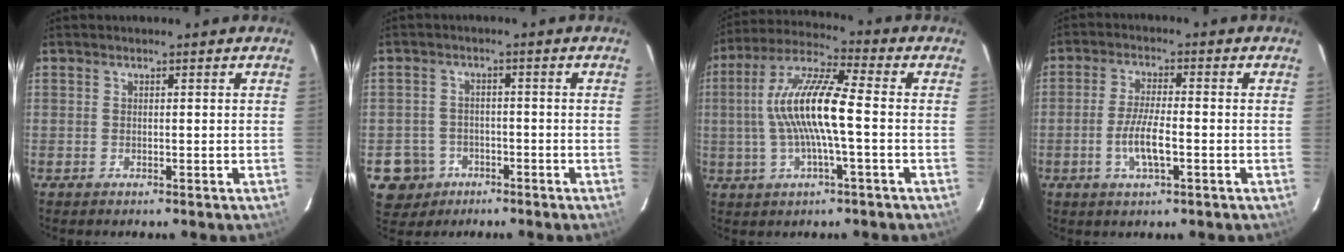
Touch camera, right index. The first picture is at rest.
{"total": 6.8, "force": [-3.0, 6.0, 0.6], "torque": [-0.034, 0.024, -0.043]}
{"total": 12.9, "force": [-0.7, 1.7, 12.8], "torque": [-0.252, 0.013, -0.018]}
{"total": 6.4, "force": [-2.1, 1.4, 5.9], "torque": [-0.118, -0.005, -0.042]}